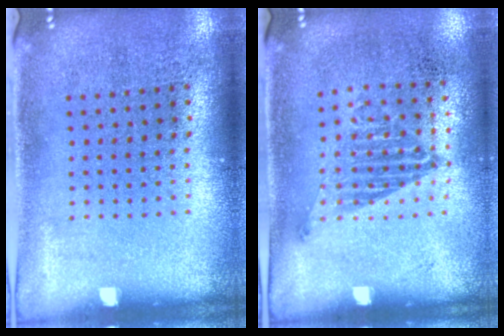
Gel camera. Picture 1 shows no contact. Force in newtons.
{"total": 1.0, "press": 0.8, "slide": 0.6}